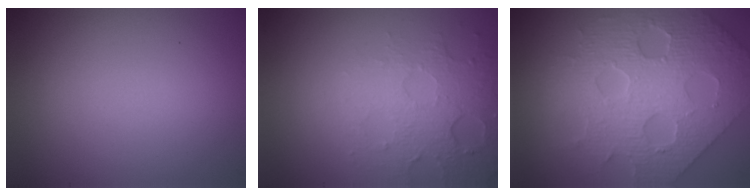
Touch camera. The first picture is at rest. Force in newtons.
{"total": 4.9, "press": 3.2, "slide": 3.6}
{"total": 7.7, "press": 6.5, "slide": 4.0}